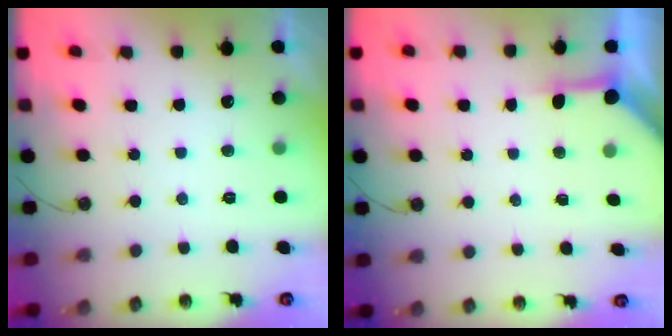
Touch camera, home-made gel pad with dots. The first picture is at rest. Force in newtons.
{"total": 3.9, "press": 3.9, "slide": 0.5}